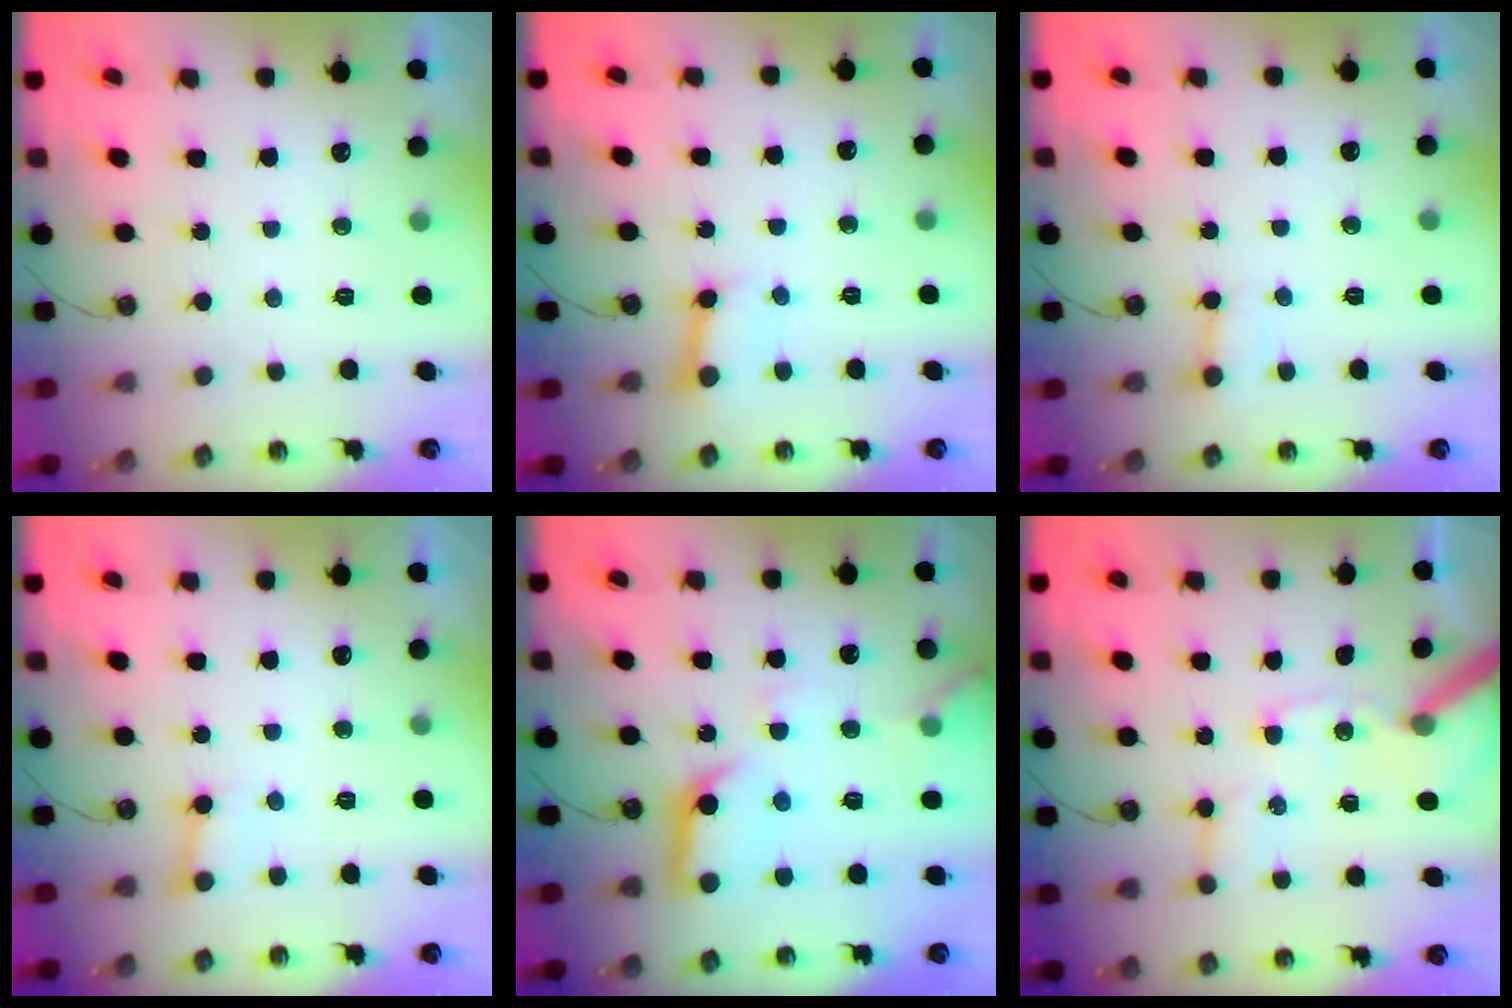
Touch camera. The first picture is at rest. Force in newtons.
{"total": 6.9, "press": 6.8, "slide": 1.0}
{"total": 2.6, "press": 2.6, "slide": 0.1}
{"total": 4.4, "press": 4.3, "slide": 0.4}
{"total": 12.4, "press": 12.4, "slide": 1.2}
{"total": 12.8, "press": 12.8, "slide": 1.4}